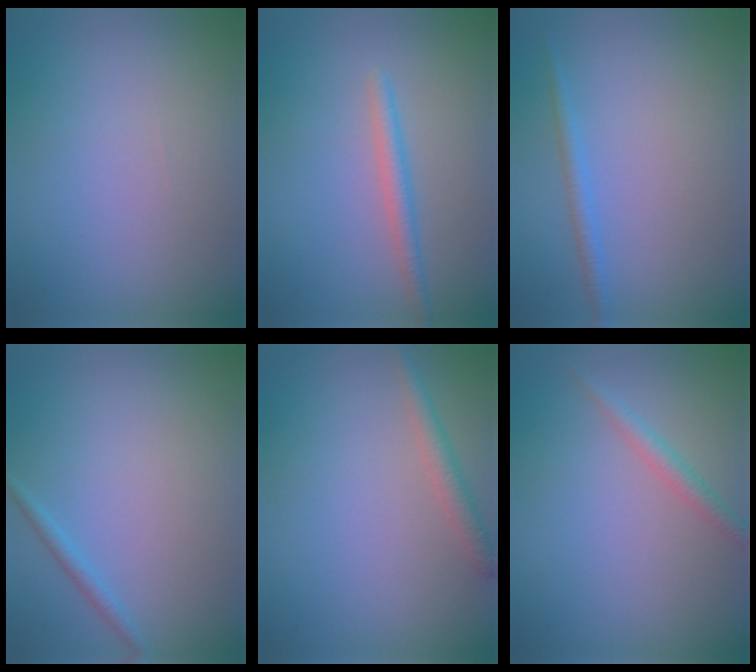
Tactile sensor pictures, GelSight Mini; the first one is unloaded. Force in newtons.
{"total": 1.8, "press": 1.8, "slide": 0.1}
{"total": 1.4, "press": 1.4, "slide": 0.1}
{"total": 1.1, "press": 1.1, "slide": 0.1}
{"total": 1.8, "press": 1.8, "slide": 0.1}
{"total": 1.6, "press": 1.6, "slide": 0.0}